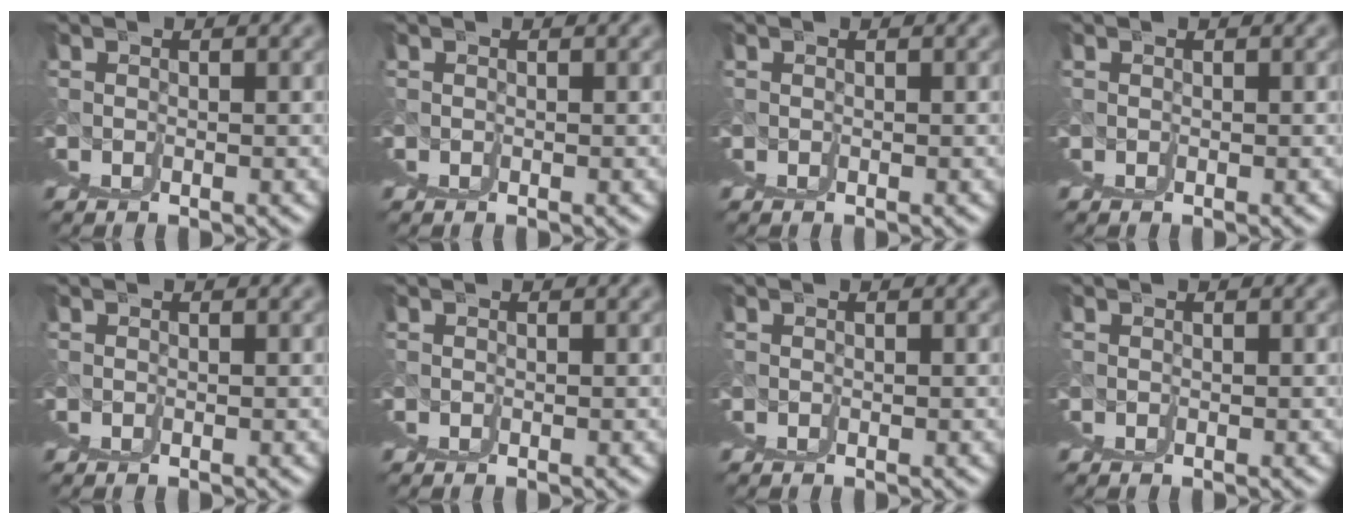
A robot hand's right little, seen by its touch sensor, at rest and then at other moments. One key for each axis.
{"total": 0.0}
{"total": 0.0}
{"total": 0.0}
{"total": 0.0}
{"total": 0.0}
{"total": 0.0}
{"total": 0.0}